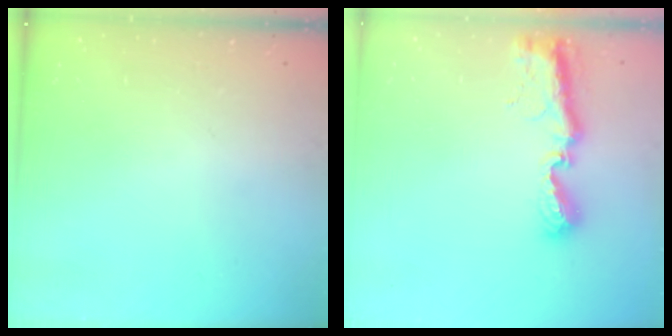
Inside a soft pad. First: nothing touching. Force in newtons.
{"total": 9.9, "press": 9.9, "slide": 0.7}